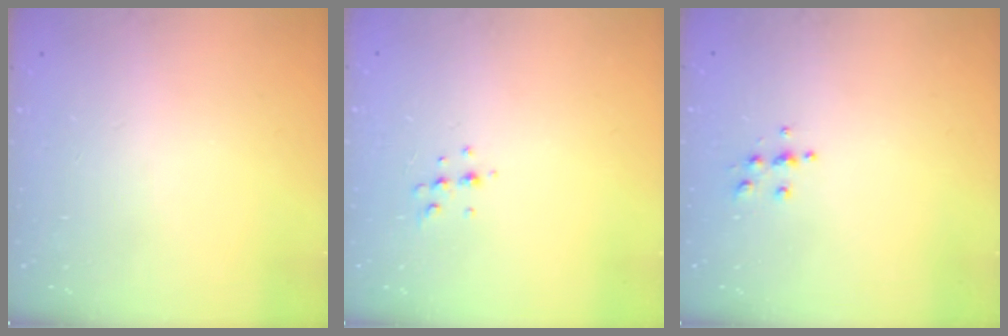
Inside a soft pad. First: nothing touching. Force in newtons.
{"total": 4.8, "press": 4.7, "slide": 1.1}
{"total": 4.9, "press": 4.9, "slide": 0.5}